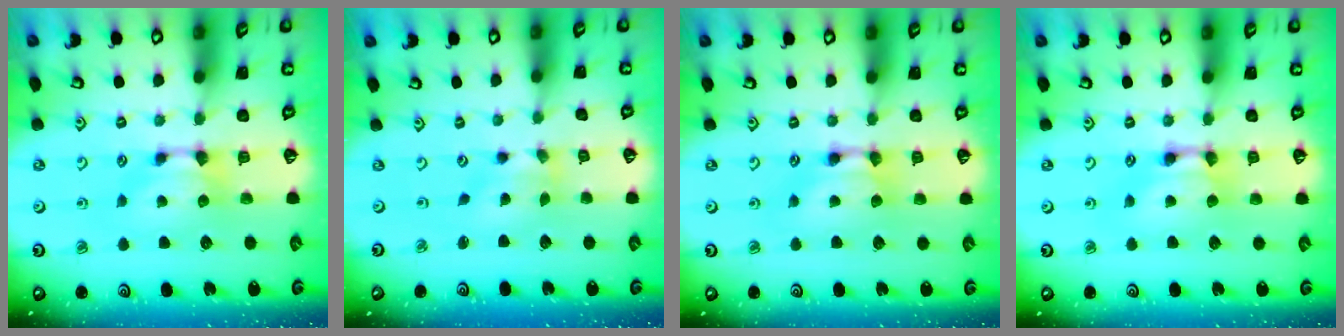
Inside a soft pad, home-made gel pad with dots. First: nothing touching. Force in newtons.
{"total": 1.9, "press": 1.3, "slide": 1.4}
{"total": 1.8, "press": 1.8, "slide": 0.2}
{"total": 2.0, "press": 2.0, "slide": 0.1}